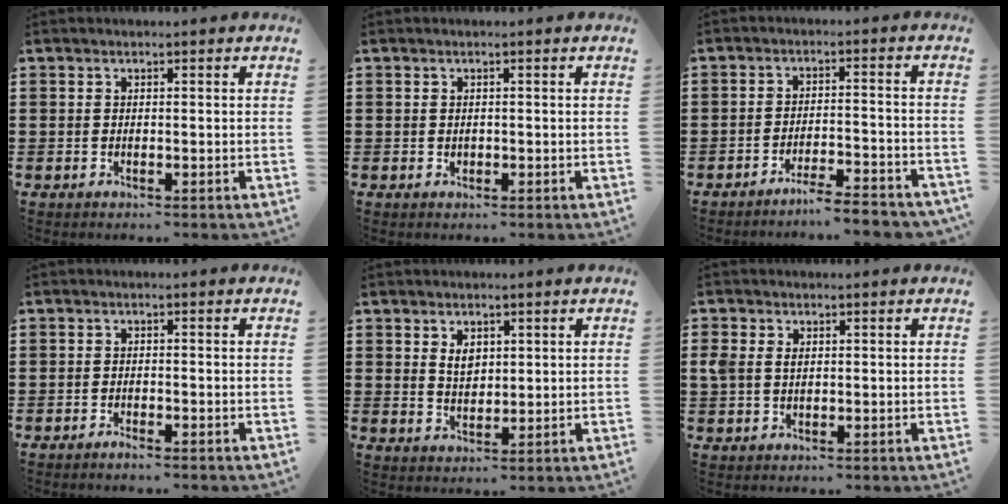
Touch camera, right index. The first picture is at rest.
{"total": 0.6, "force": [0.2, 0.5, 0.2], "torque": [-0.005, 0.003, 0.003]}
{"total": 4.3, "force": [-4.1, -0.4, 1.3], "torque": [-0.024, -0.007, -0.081]}
{"total": 1.1, "force": [-1.0, -0.1, 0.3], "torque": [-0.009, -0.005, -0.019]}
{"total": 2.8, "force": [1.4, 1.8, 1.6], "torque": [-0.030, 0.003, 0.023]}
{"total": 2.1, "force": [0.5, 1.5, 1.4], "torque": [-0.030, 0.008, 0.009]}